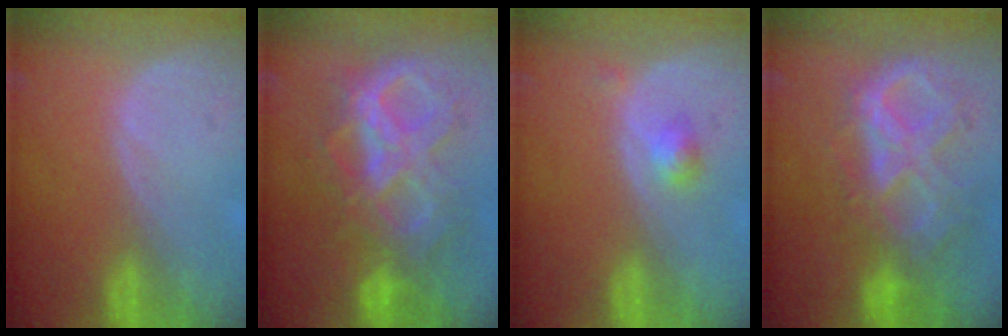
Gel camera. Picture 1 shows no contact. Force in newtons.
{"total": 10.5, "press": 10.4, "slide": 1.1}
{"total": 2.2, "press": 2.0, "slide": 1.0}
{"total": 10.4, "press": 8.9, "slide": 5.5}